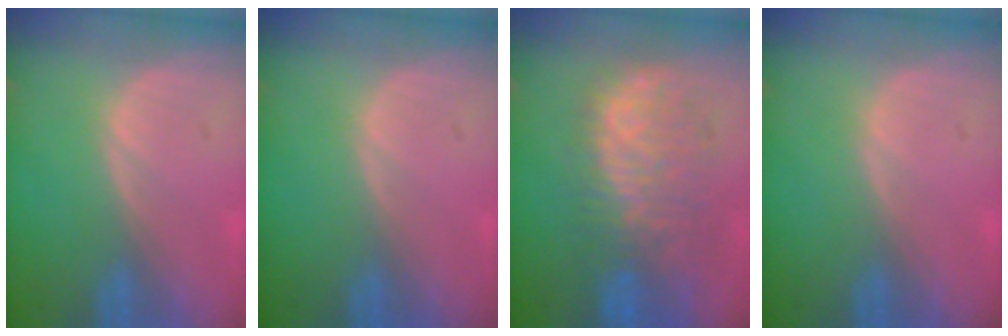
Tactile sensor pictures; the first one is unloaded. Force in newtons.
{"total": 0.0}
{"total": 10.3, "press": 9.4, "slide": 4.3}
{"total": 0.0}